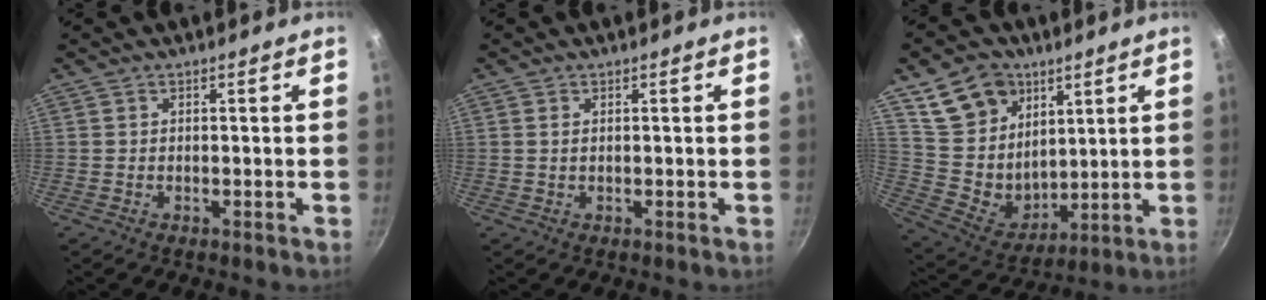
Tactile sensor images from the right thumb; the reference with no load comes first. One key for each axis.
{"total": 0.9, "fx": 0.3, "fy": 0.5, "fz": 0.7, "tx": -0.013, "ty": 0.001, "tz": 0.003}
{"total": 16.9, "fx": 8.9, "fy": 12.7, "fz": 6.7, "tx": -0.081, "ty": -0.052, "tz": 0.178}